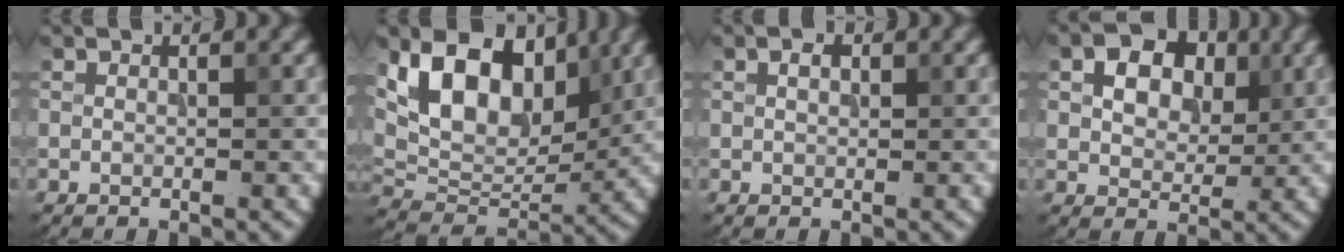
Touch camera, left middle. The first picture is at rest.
{"total": 10.0, "force": [4.0, 6.2, 6.8], "torque": [-0.120, -0.007, 0.066]}
{"total": 1.0, "force": [0.4, 0.6, 0.7], "torque": [-0.014, 0.002, 0.006]}
{"total": 5.6, "force": [2.0, 3.8, 3.5], "torque": [-0.058, 0.006, 0.021]}